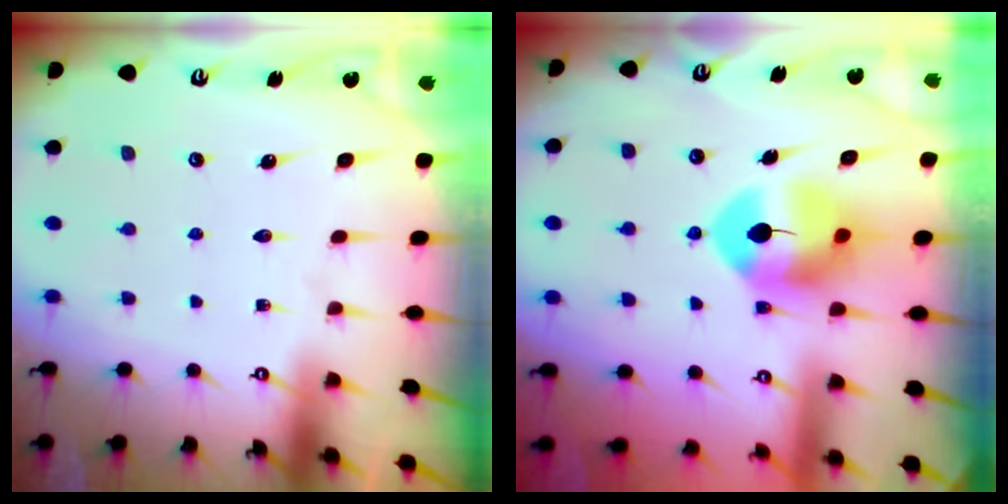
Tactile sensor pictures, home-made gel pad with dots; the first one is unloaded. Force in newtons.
{"total": 9.4, "press": 9.2, "slide": 1.5}